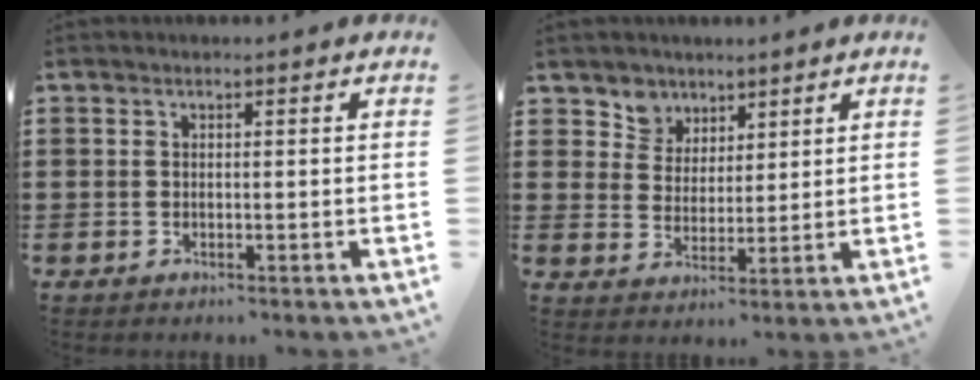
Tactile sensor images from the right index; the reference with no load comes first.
{"total": 4.8, "force": [3.2, 3.5, -0.3], "torque": [-0.023, 0.000, 0.058]}